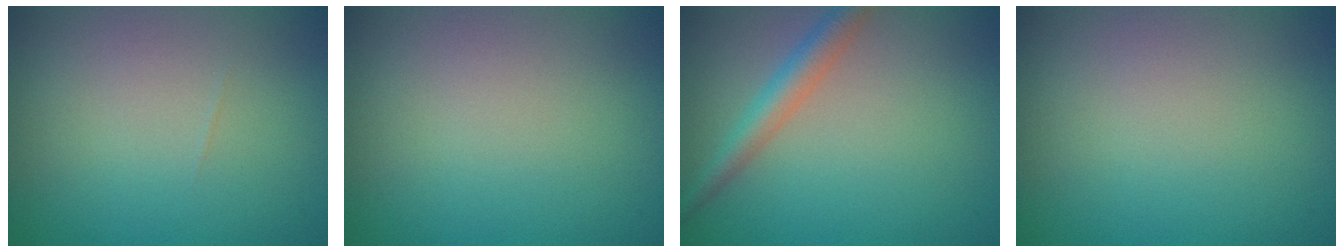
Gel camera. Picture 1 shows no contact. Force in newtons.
{"total": 0.0}
{"total": 2.8, "press": 2.8, "slide": 0.1}
{"total": 0.0}